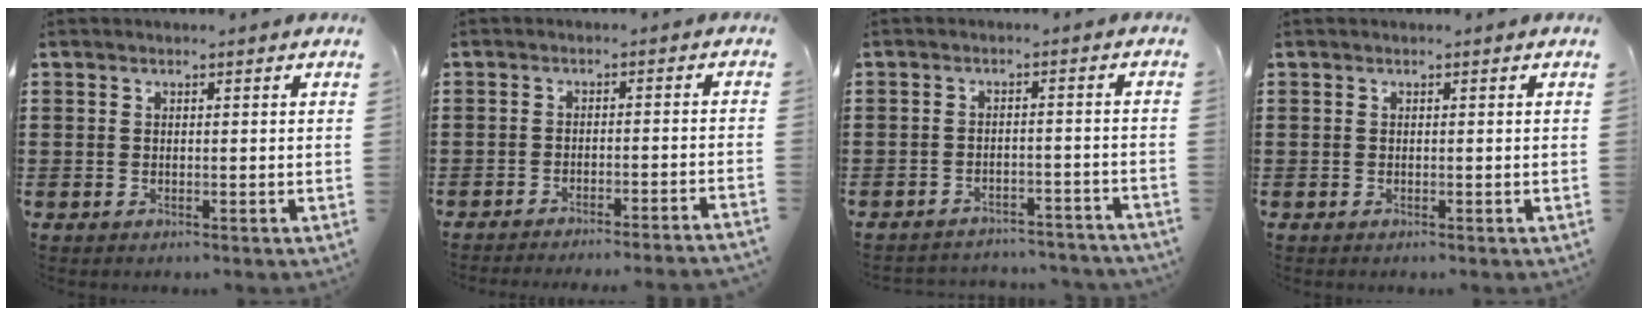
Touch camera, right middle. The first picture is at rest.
{"total": 2.6, "force": [-2.6, -0.5, 0.5], "torque": [-0.009, 0.002, -0.055]}
{"total": 3.0, "force": [-3.0, 0.2, 0.2], "torque": [-0.008, 0.002, -0.063]}
{"total": 0.0}